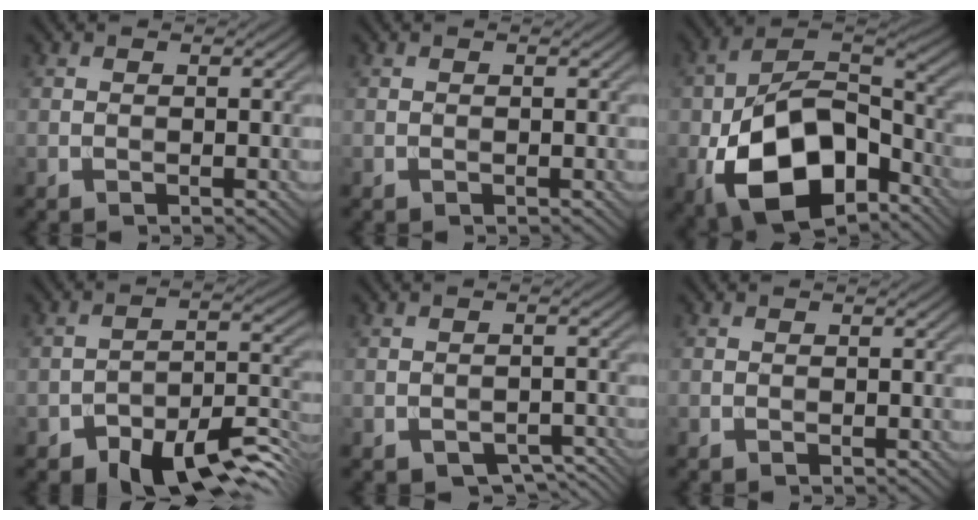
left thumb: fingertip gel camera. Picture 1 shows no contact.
{"total": 0.0}
{"total": 16.2, "force": [-7.0, 9.6, 11.0], "torque": [-0.202, -0.037, -0.129]}
{"total": 11.6, "force": [-7.8, 5.1, 7.0], "torque": [-0.095, -0.012, -0.120]}
{"total": 3.8, "force": [-2.5, 2.0, 2.0], "torque": [-0.030, -0.008, -0.030]}
{"total": 0.0}